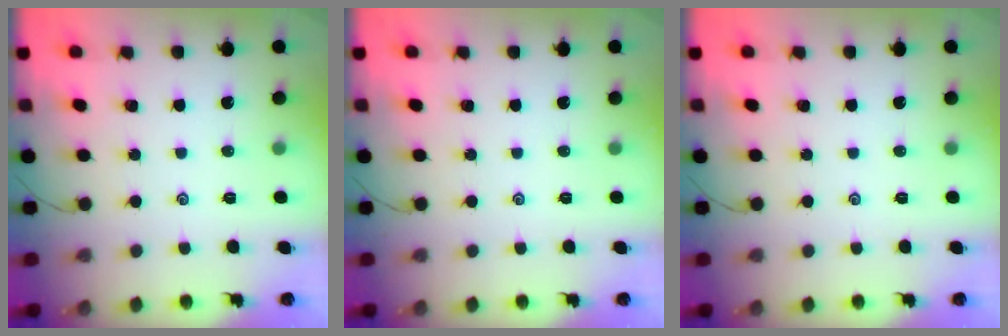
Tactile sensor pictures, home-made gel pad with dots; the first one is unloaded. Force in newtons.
{"total": 0.0}
{"total": 0.0}